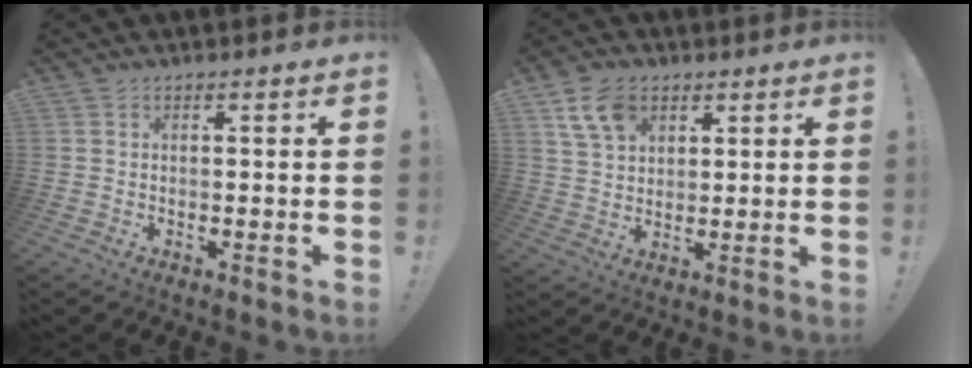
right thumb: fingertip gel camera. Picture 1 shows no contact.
{"total": 9.6, "force": [4.9, 6.4, 5.2], "torque": [-0.094, -0.006, 0.099]}